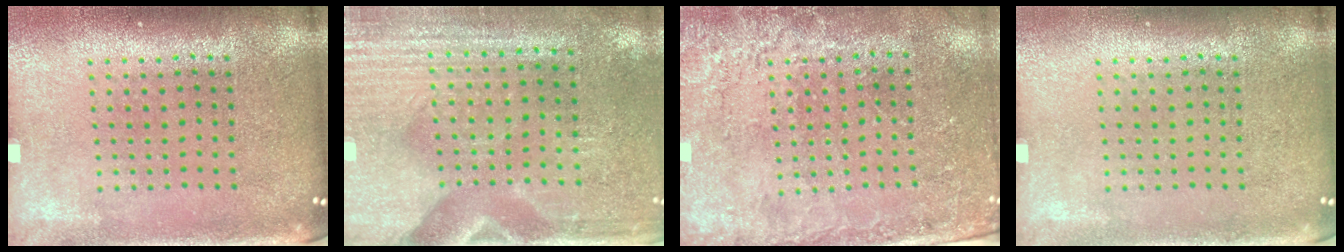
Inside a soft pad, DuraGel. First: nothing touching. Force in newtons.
{"total": 3.0, "press": 2.6, "slide": 1.5}
{"total": 2.5, "press": 2.3, "slide": 0.8}
{"total": 0.0}